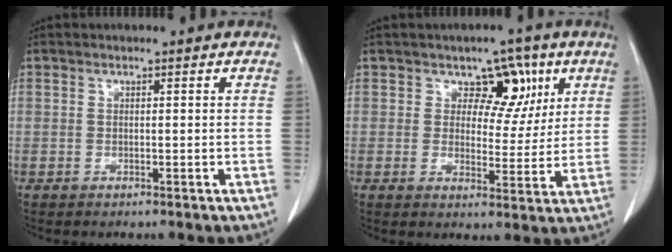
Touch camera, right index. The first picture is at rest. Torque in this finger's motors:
{"motor_torque": [0.26, 0.11, 0.06, 0.00]}